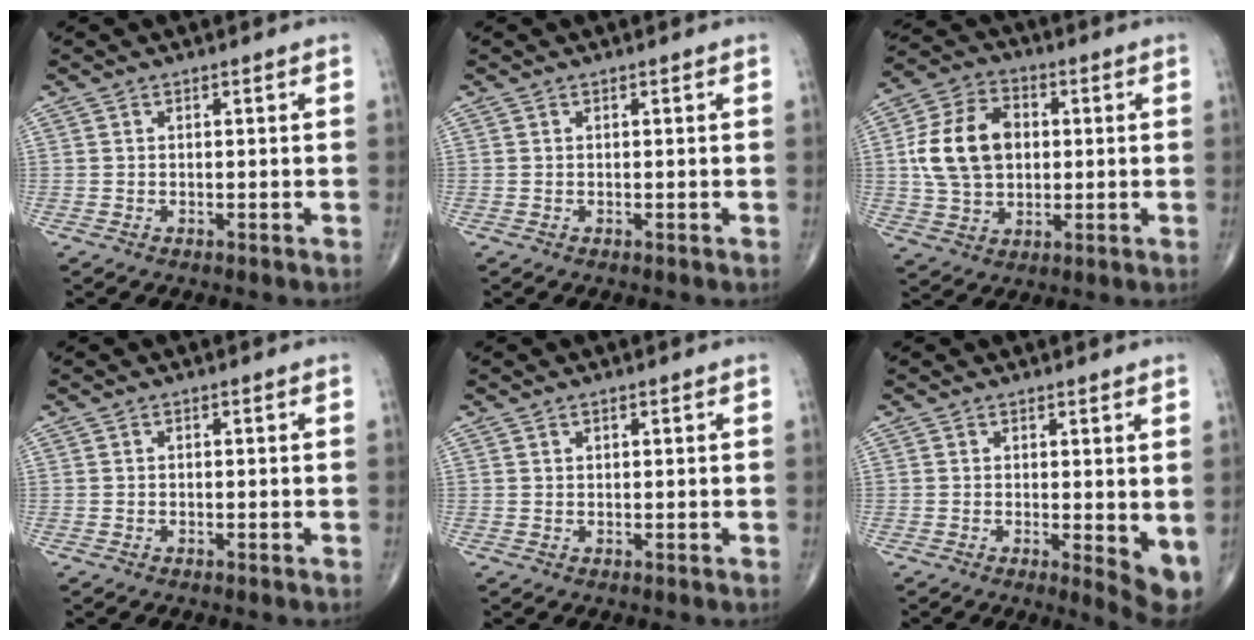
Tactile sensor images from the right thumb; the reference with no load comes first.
{"total": 0.0}
{"total": 14.1, "force": [1.4, 10.1, 9.7], "torque": [-0.162, 0.013, 0.024]}
{"total": 0.0}
{"total": 0.7, "force": [0.4, 0.4, 0.4], "torque": [-0.004, -0.002, 0.006]}
{"total": 5.5, "force": [0.0, 1.7, 5.2], "torque": [-0.068, -0.015, 0.003]}